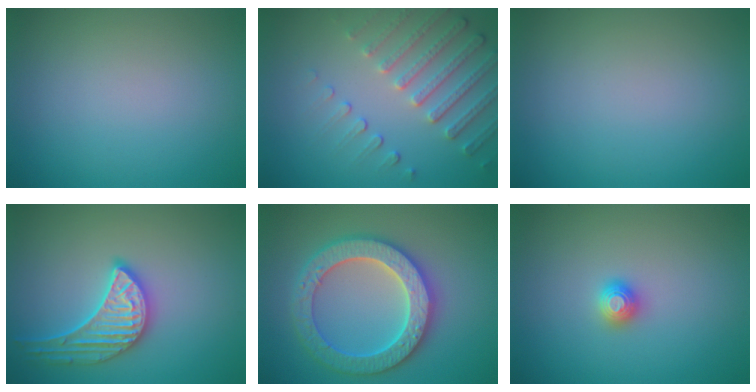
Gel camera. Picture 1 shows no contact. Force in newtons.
{"total": 4.8, "press": 3.7, "slide": 3.1}
{"total": 0.0}
{"total": 3.8, "press": 3.7, "slide": 0.9}
{"total": 6.3, "press": 6.2, "slide": 1.2}
{"total": 1.2, "press": 1.2, "slide": 0.2}